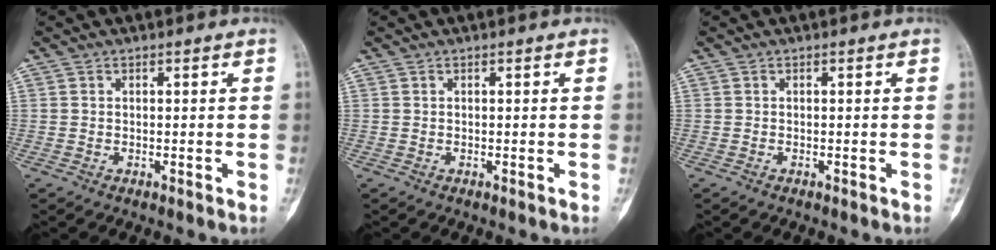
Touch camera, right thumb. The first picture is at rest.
{"total": 0.0}
{"total": 0.0}